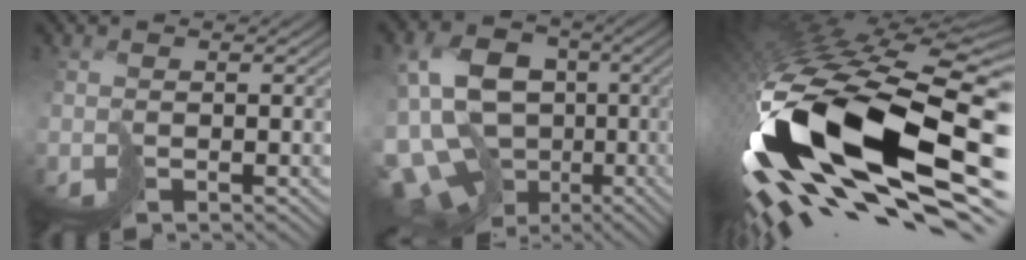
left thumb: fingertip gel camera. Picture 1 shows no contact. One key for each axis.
{"total": 16.1, "fx": -4.1, "fy": 12.2, "fz": 9.7, "tx": -0.229, "ty": -0.009, "tz": -0.057}
{"total": 19.7, "fx": -4.3, "fy": 9.0, "fz": 17.0, "tx": -0.371, "ty": -0.085, "tz": -0.035}